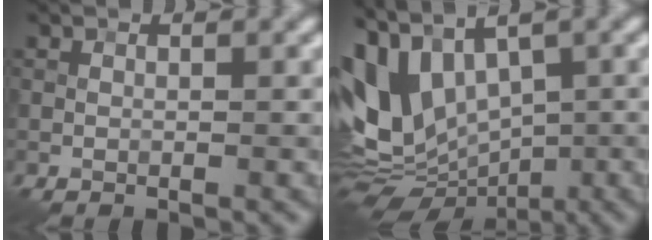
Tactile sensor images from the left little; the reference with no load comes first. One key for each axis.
{"total": 9.3, "fx": 1.4, "fy": 6.2, "fz": 6.7, "tx": -0.139, "ty": -0.002, "tz": 0.021}